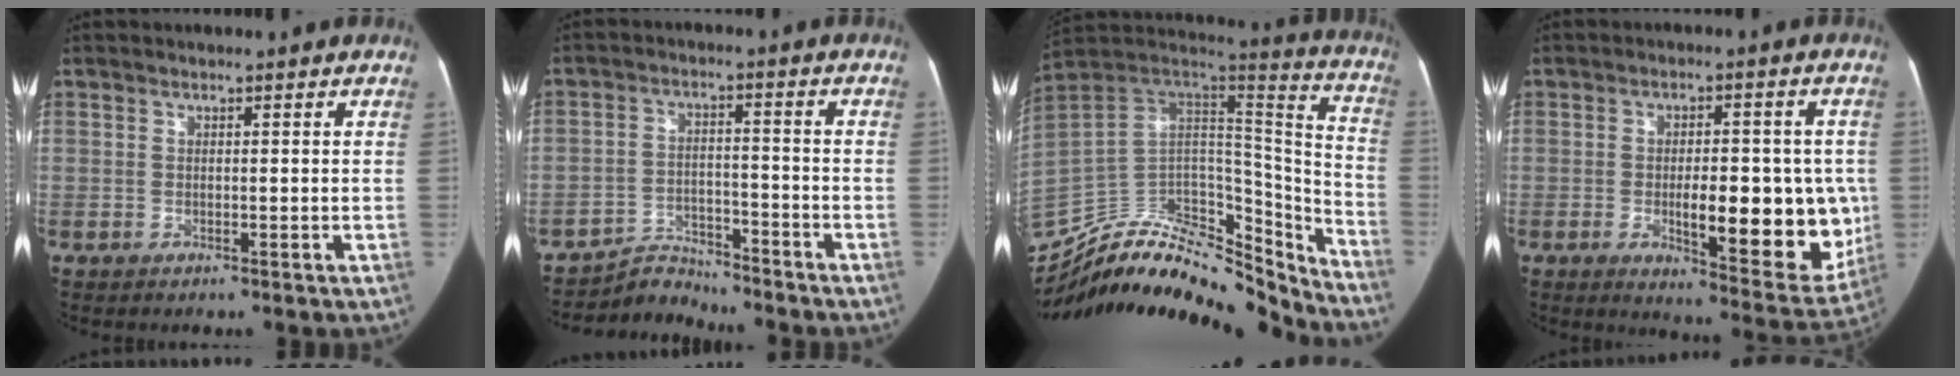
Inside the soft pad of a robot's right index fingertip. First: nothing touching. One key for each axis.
{"total": 5.4, "fx": -5.1, "fy": 1.2, "fz": -1.3, "tx": 0.021, "ty": 0.014, "tz": -0.084}
{"total": 31.4, "fx": -27.6, "fy": 10.5, "fz": 10.6, "tx": -0.170, "ty": 0.028, "tz": -0.401}
{"total": 15.2, "fx": -2.4, "fy": 5.1, "fz": 14.2, "tx": -0.161, "ty": -0.003, "tz": -0.019}